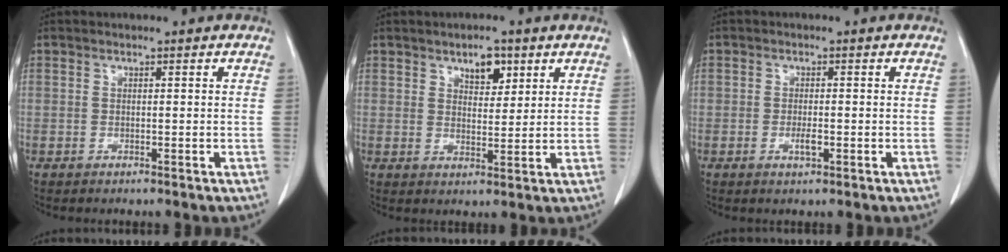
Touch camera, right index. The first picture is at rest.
{"total": 4.3, "force": [2.5, 2.1, 2.8], "torque": [-0.040, -0.001, 0.040]}
{"total": 2.0, "force": [-0.6, 0.7, 1.8], "torque": [-0.032, 0.000, -0.008]}